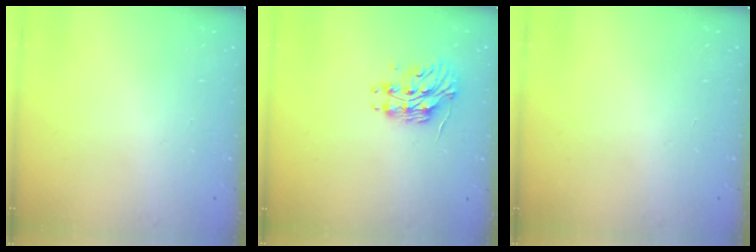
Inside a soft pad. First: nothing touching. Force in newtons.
{"total": 11.8, "press": 11.8, "slide": 0.6}
{"total": 0.0}